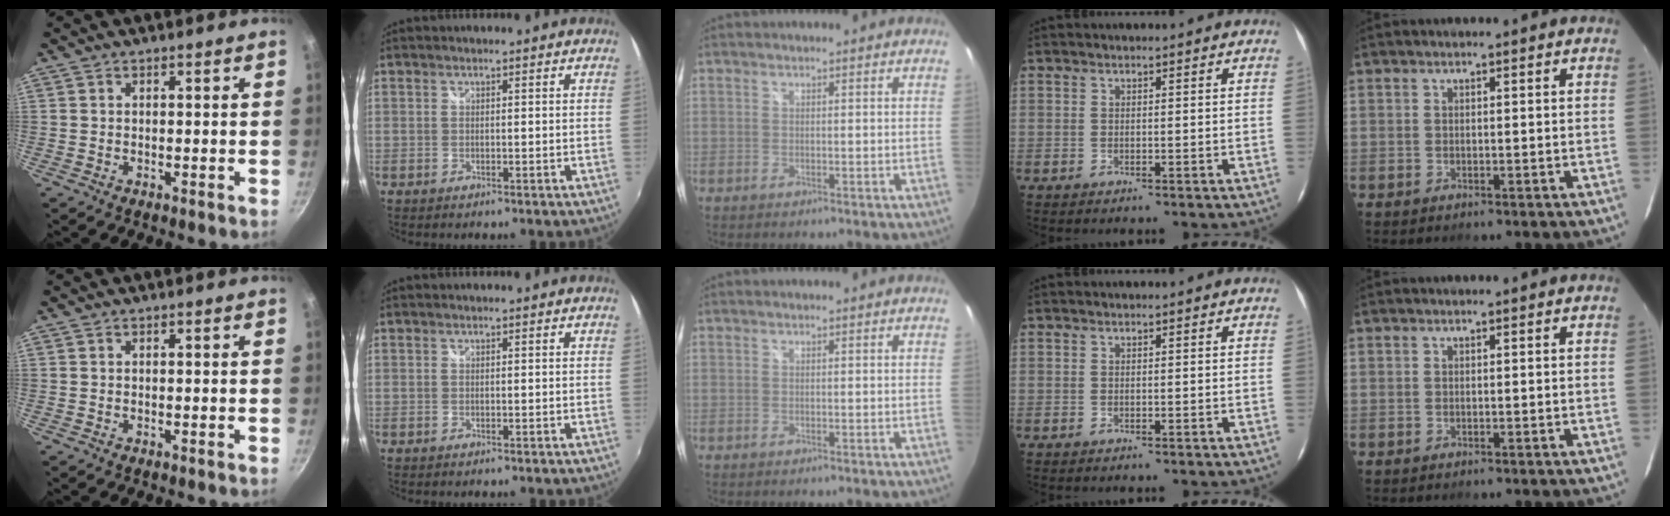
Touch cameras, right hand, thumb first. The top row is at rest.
{}